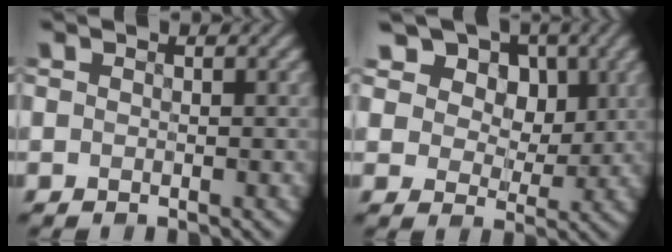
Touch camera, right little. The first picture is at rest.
{"total": 12.9, "force": [7.0, 8.7, 6.5], "torque": [-0.125, 0.017, 0.109]}